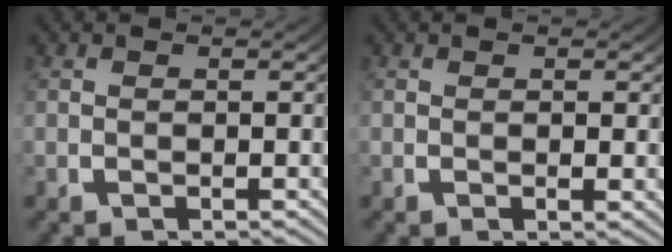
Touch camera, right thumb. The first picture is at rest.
{"total": 0.6, "force": [0.2, 0.2, 0.5], "torque": [-0.006, -0.001, 0.003]}